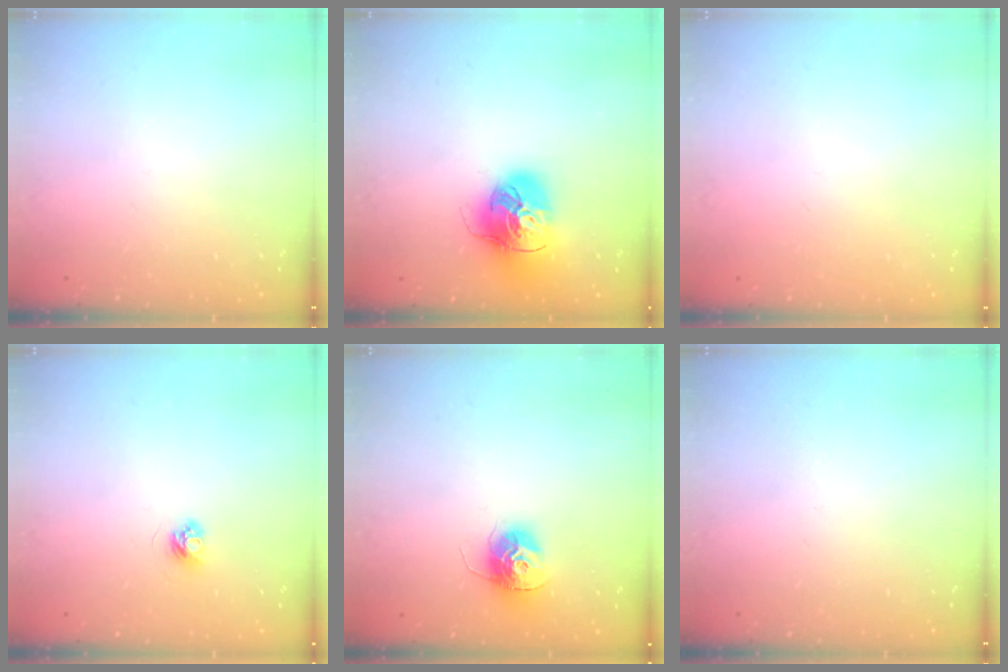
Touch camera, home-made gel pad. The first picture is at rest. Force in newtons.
{"total": 16.2, "press": 16.1, "slide": 2.0}
{"total": 0.8, "press": 0.8, "slide": 0.0}
{"total": 3.6, "press": 3.6, "slide": 0.4}
{"total": 12.3, "press": 12.3, "slide": 1.0}
{"total": 0.0}